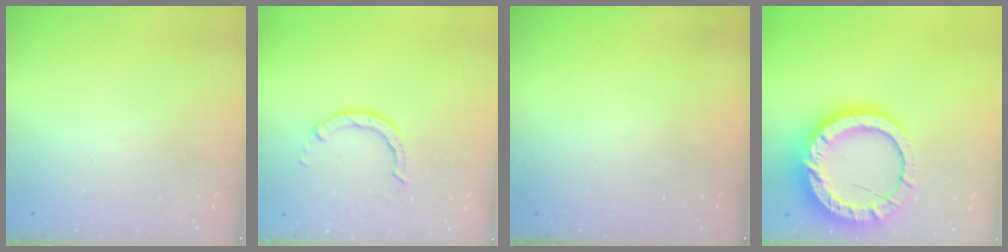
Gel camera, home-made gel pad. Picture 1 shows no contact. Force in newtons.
{"total": 2.8, "press": 2.8, "slide": 0.3}
{"total": 0.0}
{"total": 19.6, "press": 19.5, "slide": 1.8}